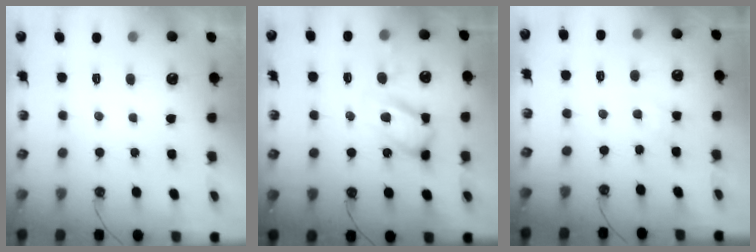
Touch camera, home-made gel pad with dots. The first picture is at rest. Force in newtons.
{"total": 11.8, "press": 11.6, "slide": 1.9}
{"total": 3.5, "press": 3.5, "slide": 0.4}